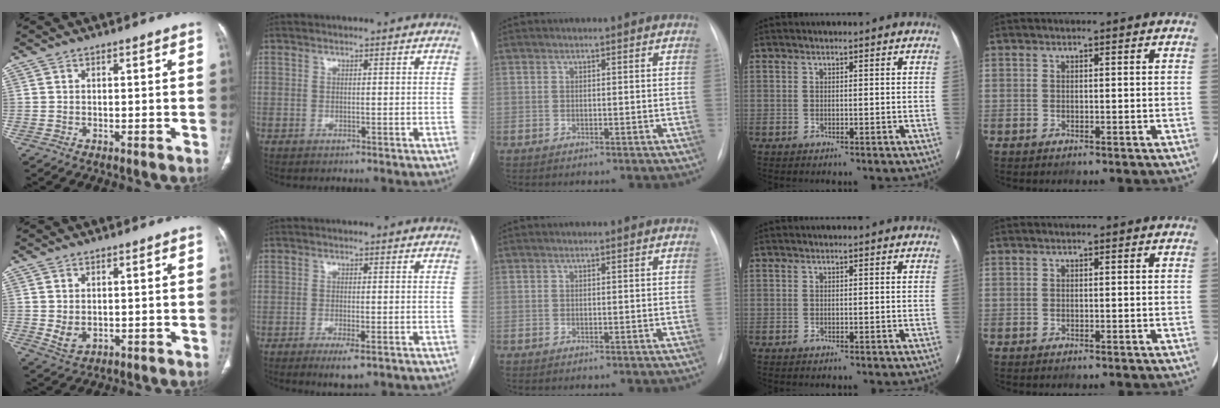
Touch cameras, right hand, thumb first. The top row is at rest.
{"thumb": {"total": 3.6, "force": [0.1, 2.5, 2.6], "torque": [-0.044, -0.005, 0.014]}, "index": {"total": 3.8, "force": [-2.1, 0.7, 3.1], "torque": [-0.052, -0.008, -0.031]}}